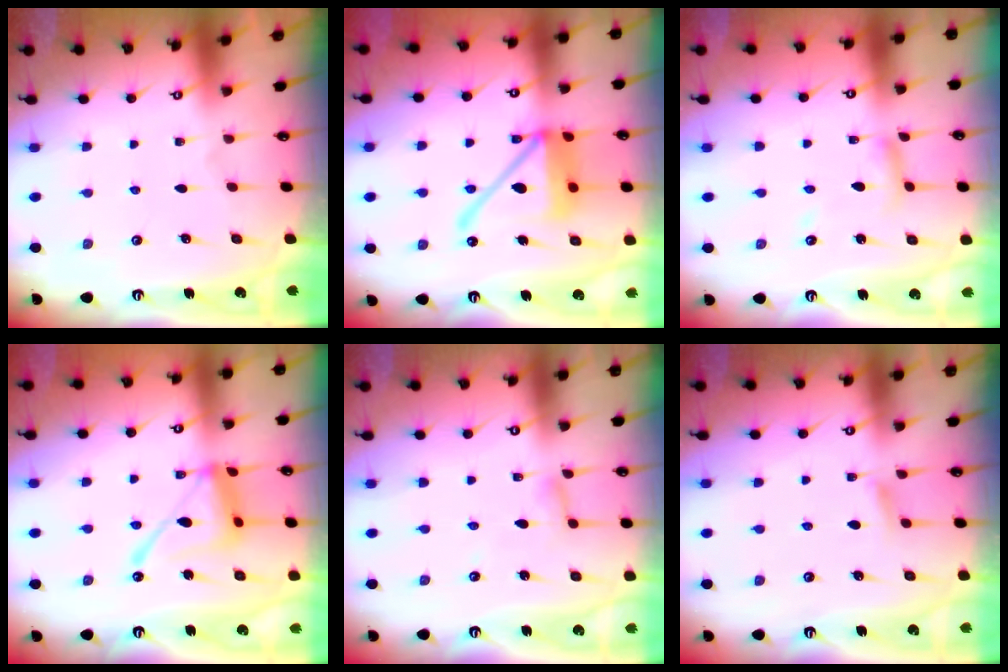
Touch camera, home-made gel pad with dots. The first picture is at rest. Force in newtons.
{"total": 16.0, "press": 15.9, "slide": 1.8}
{"total": 7.1, "press": 7.1, "slide": 0.5}
{"total": 14.3, "press": 14.2, "slide": 1.3}
{"total": 3.5, "press": 3.5, "slide": 0.3}
{"total": 4.5, "press": 4.4, "slide": 0.6}